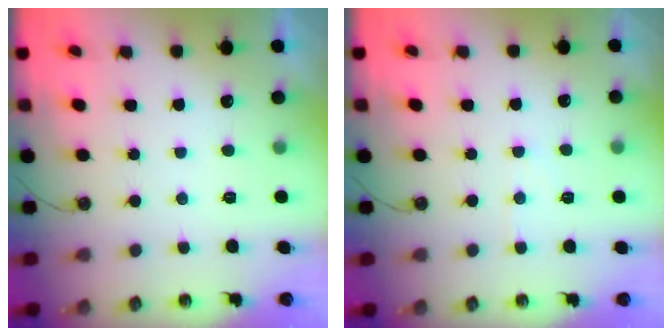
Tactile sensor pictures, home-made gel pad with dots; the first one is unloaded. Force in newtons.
{"total": 4.2, "press": 4.1, "slide": 0.7}